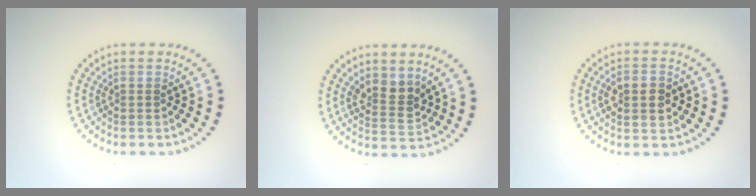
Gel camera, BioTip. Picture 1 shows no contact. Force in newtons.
{"total": 2.6, "press": 2.4, "slide": 1.2}
{"total": 2.7, "press": 2.7, "slide": 0.1}